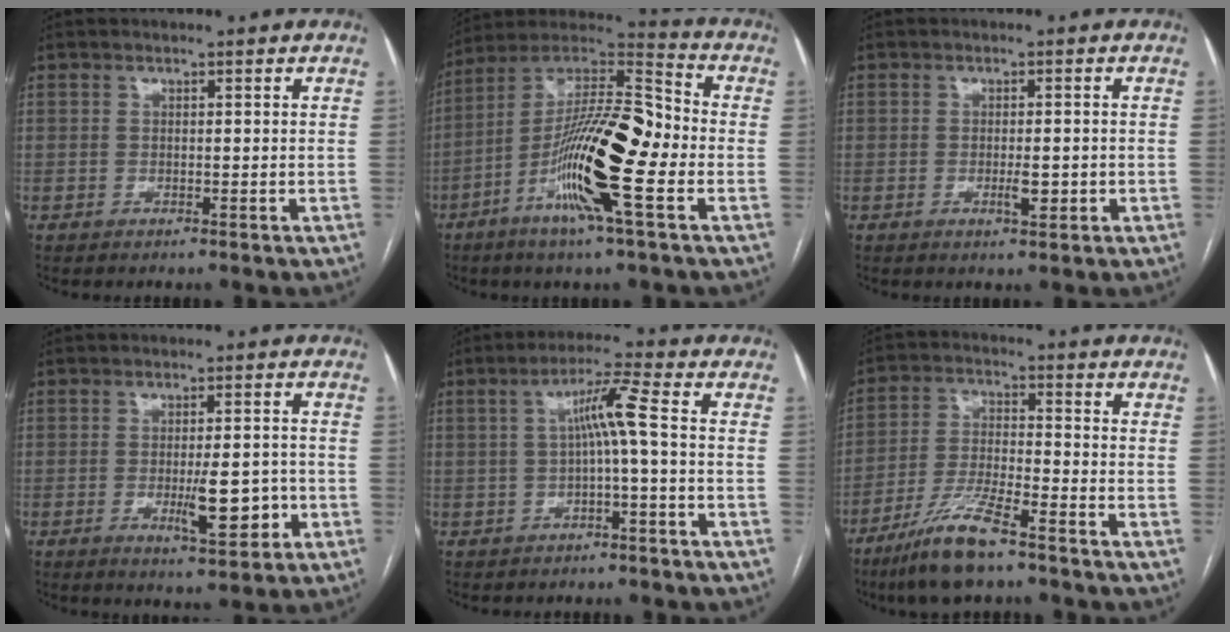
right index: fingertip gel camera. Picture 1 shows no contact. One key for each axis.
{"total": 19.5, "fx": -5.5, "fy": 2.6, "fz": 18.5, "tx": -0.346, "ty": 0.000, "tz": -0.100}
{"total": 2.8, "fx": -0.8, "fy": 0.8, "fz": 2.6, "tx": -0.044, "ty": -0.001, "tz": -0.010}
{"total": 7.2, "fx": -2.1, "fy": 1.7, "fz": 6.7, "tx": -0.100, "ty": -0.005, "tz": -0.026}
{"total": 5.7, "fx": -0.3, "fy": -0.3, "fz": 5.6, "tx": -0.096, "ty": 0.022, "tz": -0.001}
{"total": 10.4, "fx": -7.5, "fy": 1.1, "fz": 7.2, "tx": -0.150, "ty": -0.025, "tz": -0.143}